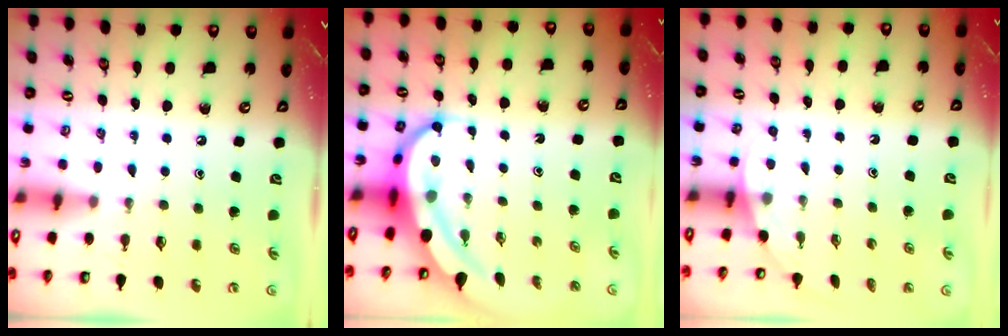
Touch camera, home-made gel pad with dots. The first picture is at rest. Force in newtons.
{"total": 9.2, "press": 9.1, "slide": 0.9}
{"total": 1.8, "press": 1.8, "slide": 0.1}